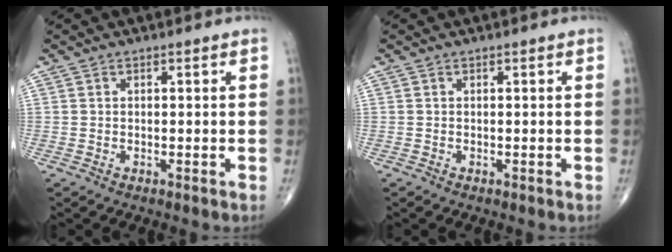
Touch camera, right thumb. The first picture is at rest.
{"total": 0.0}